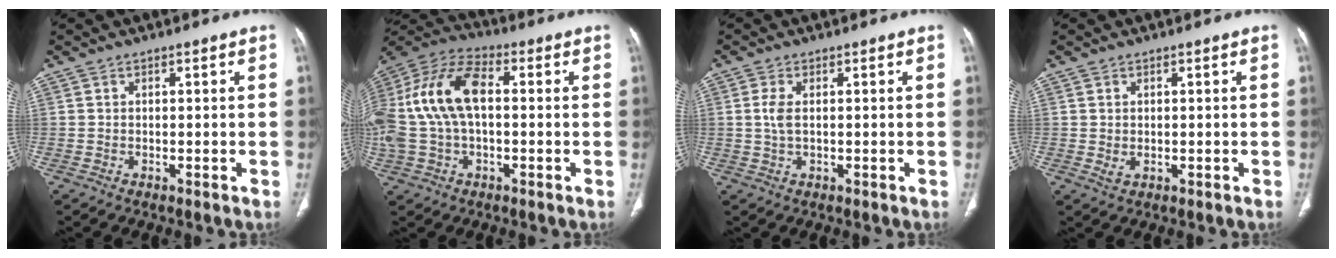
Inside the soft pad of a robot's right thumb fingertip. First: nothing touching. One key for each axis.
{"total": 17.9, "fx": 1.2, "fy": 10.0, "fz": 14.8, "tx": -0.320, "ty": 0.040, "tz": 0.022}
{"total": 2.9, "fx": 0.3, "fy": 1.3, "fz": 2.5, "tx": -0.066, "ty": 0.000, "tz": 0.010}
{"total": 1.5, "fx": 0.0, "fy": 1.0, "fz": 1.1, "tx": -0.023, "ty": -0.002, "tz": 0.007}